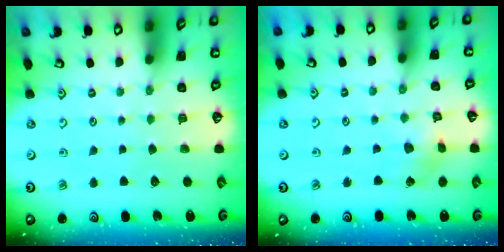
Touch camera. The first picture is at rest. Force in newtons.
{"total": 3.2, "press": 3.2, "slide": 0.6}